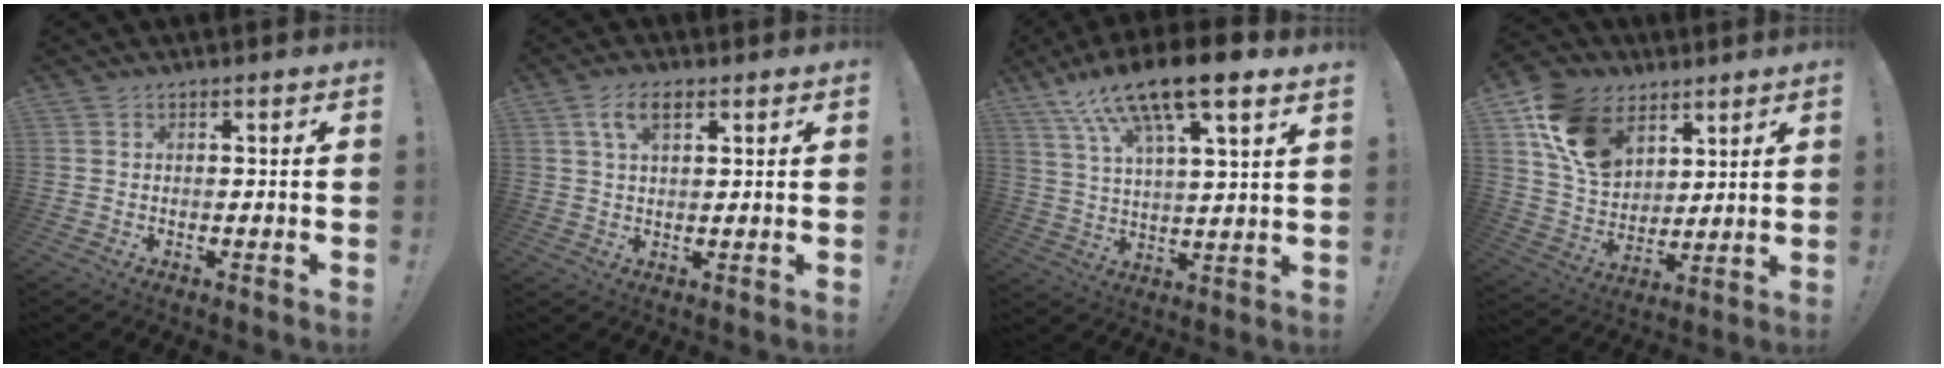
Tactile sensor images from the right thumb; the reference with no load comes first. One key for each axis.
{"total": 6.5, "fx": 3.0, "fy": 3.3, "fz": 4.8, "tx": -0.084, "ty": 0.004, "tz": 0.055}
{"total": 15.2, "fx": 11.0, "fy": 1.8, "fz": 10.3, "tx": -0.196, "ty": -0.066, "tz": 0.183}
{"total": 16.6, "fx": 8.7, "fy": 11.4, "fz": 8.4, "tx": -0.148, "ty": -0.036, "tz": 0.173}